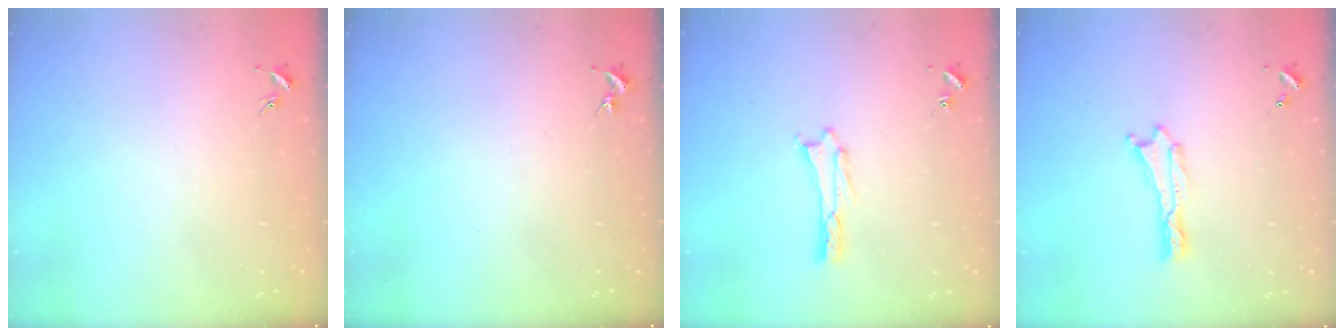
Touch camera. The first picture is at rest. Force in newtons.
{"total": 0.0}
{"total": 0.5, "press": 0.5, "slide": 0.2}
{"total": 0.0}